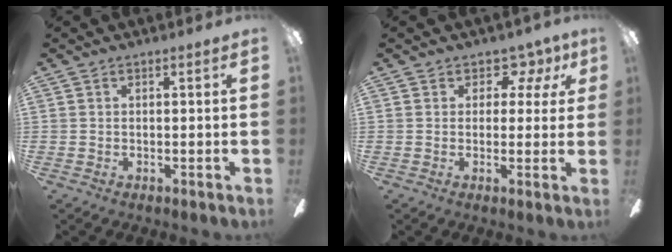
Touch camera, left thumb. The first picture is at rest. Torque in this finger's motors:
{"motor_torque": [0.07, 0.15, 0.06, 0.01, 0.00]}